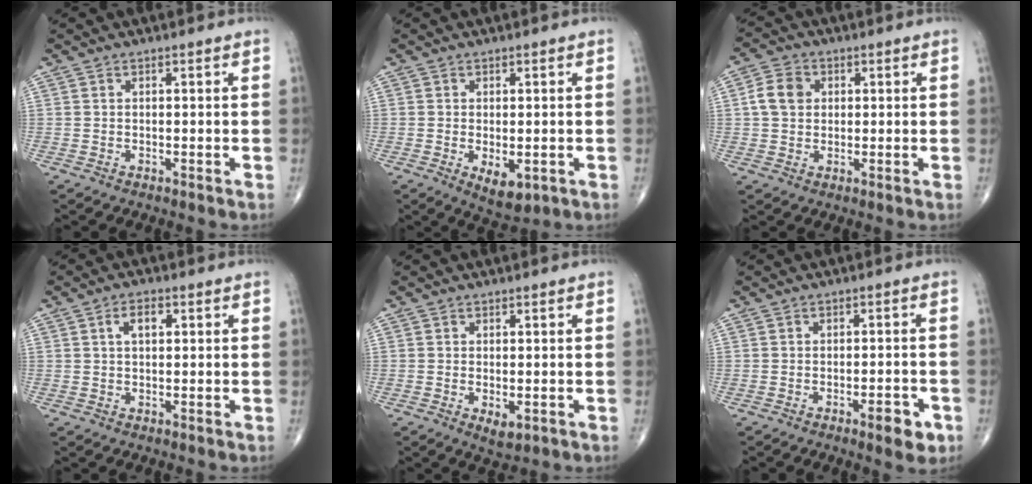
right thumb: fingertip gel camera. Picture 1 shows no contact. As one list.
[{"total": 5.2, "force": [-1.4, 2.5, 4.4], "torque": [-0.063, -0.011, -0.011]}, {"total": 5.7, "force": [1.0, 4.6, 3.2], "torque": [-0.052, 0.007, 0.013]}, {"total": 3.6, "force": [1.1, 2.0, 2.8], "torque": [-0.046, 0.005, 0.016]}, {"total": 2.9, "force": [-0.7, 1.3, 2.5], "torque": [-0.040, -0.008, -0.007]}, {"total": 5.0, "force": [-2.5, 1.6, 4.0], "torque": [-0.045, 0.008, -0.031]}]